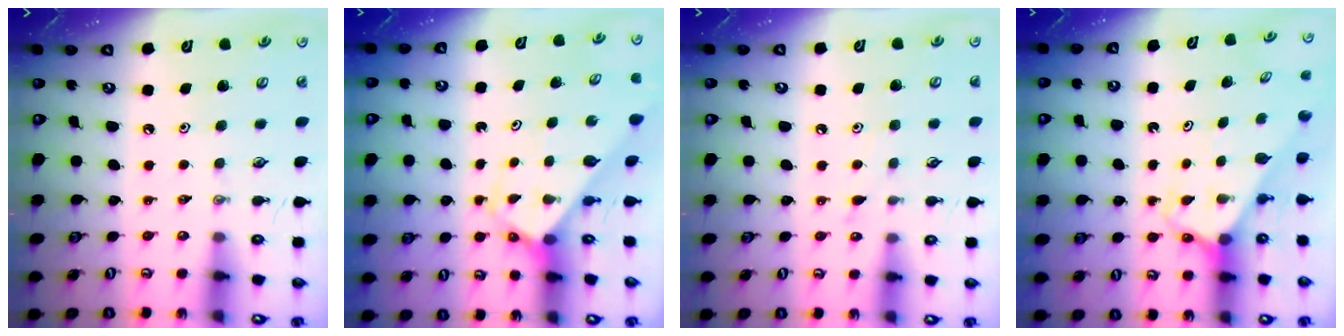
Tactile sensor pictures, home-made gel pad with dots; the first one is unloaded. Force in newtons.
{"total": 2.9, "press": 2.9, "slide": 0.1}
{"total": 4.6, "press": 4.5, "slide": 0.5}
{"total": 2.7, "press": 2.7, "slide": 0.1}